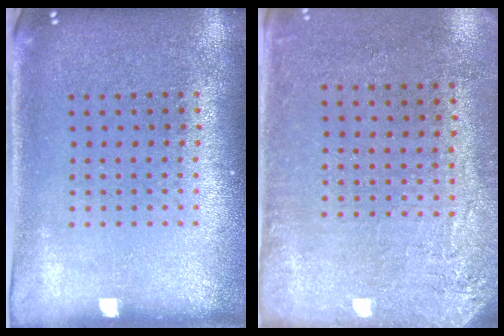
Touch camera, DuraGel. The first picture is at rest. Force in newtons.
{"total": 2.9, "press": 2.4, "slide": 1.6}